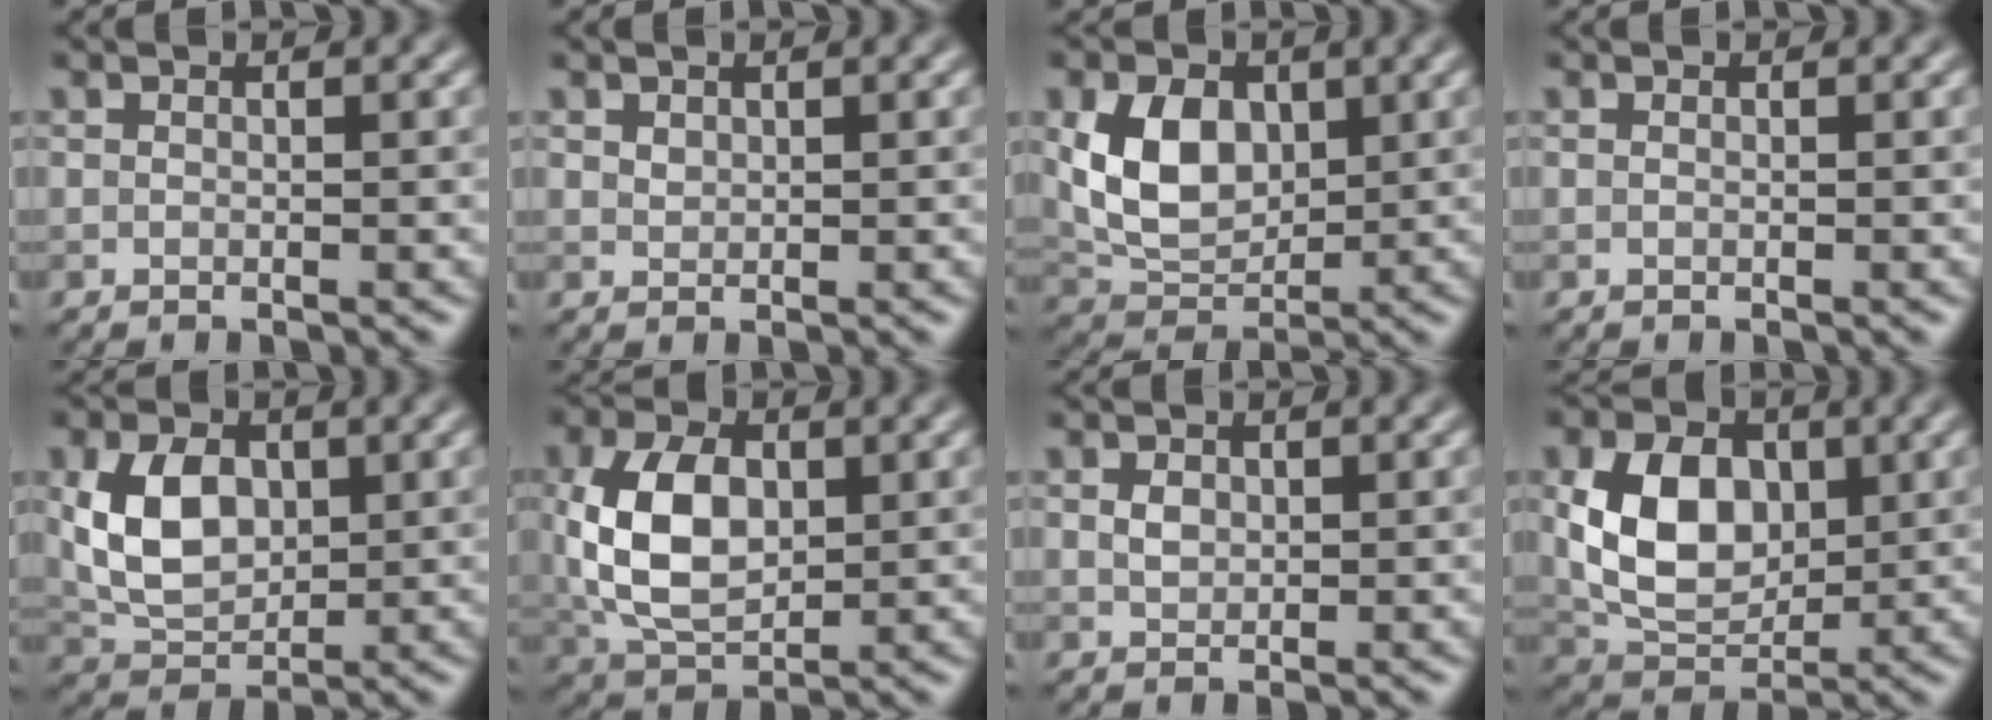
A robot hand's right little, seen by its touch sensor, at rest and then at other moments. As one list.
[{"total": 0.7, "force": [0.5, 0.5, 0.2], "torque": [-0.007, -0.002, 0.013]}, {"total": 6.3, "force": [1.1, 4.4, 4.4], "torque": [-0.090, -0.003, 0.025]}, {"total": 0.0}, {"total": 5.9, "force": [0.8, 4.0, 4.2], "torque": [-0.092, 0.001, 0.018]}, {"total": 7.5, "force": [0.7, 4.7, 5.8], "torque": [-0.125, 0.004, 0.013]}, {"total": 1.3, "force": [0.2, 1.0, 0.7], "torque": [-0.015, -0.001, 0.004]}, {"total": 7.3, "force": [0.9, 5.1, 5.1], "torque": [-0.105, -0.002, 0.018]}]